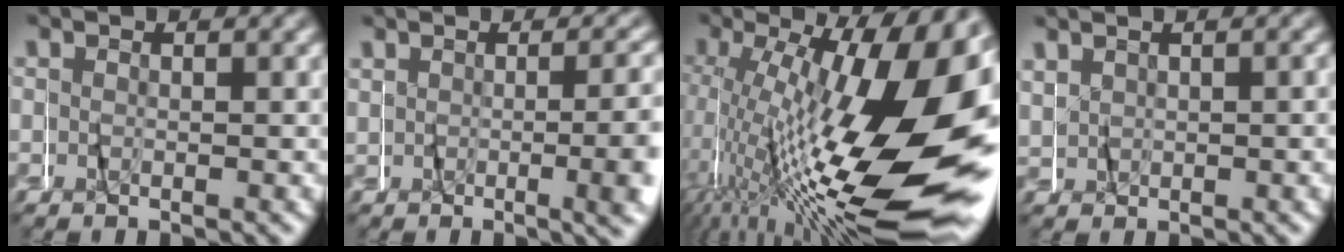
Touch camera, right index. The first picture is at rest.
{"total": 3.3, "force": [0.1, 0.3, 3.3], "torque": [-0.021, 0.014, 0.001]}
{"total": 19.1, "force": [-2.2, 7.0, 17.6], "torque": [-0.239, -0.007, -0.017]}
{"total": 0.8, "force": [0.7, 0.3, -0.3], "torque": [-0.002, 0.010, 0.012]}